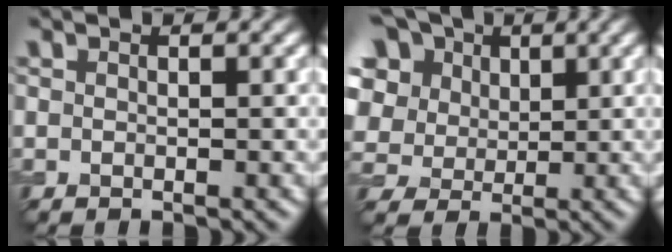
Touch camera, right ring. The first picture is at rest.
{"total": 12.8, "force": [5.6, 9.5, 6.5], "torque": [-0.155, 0.038, 0.087]}